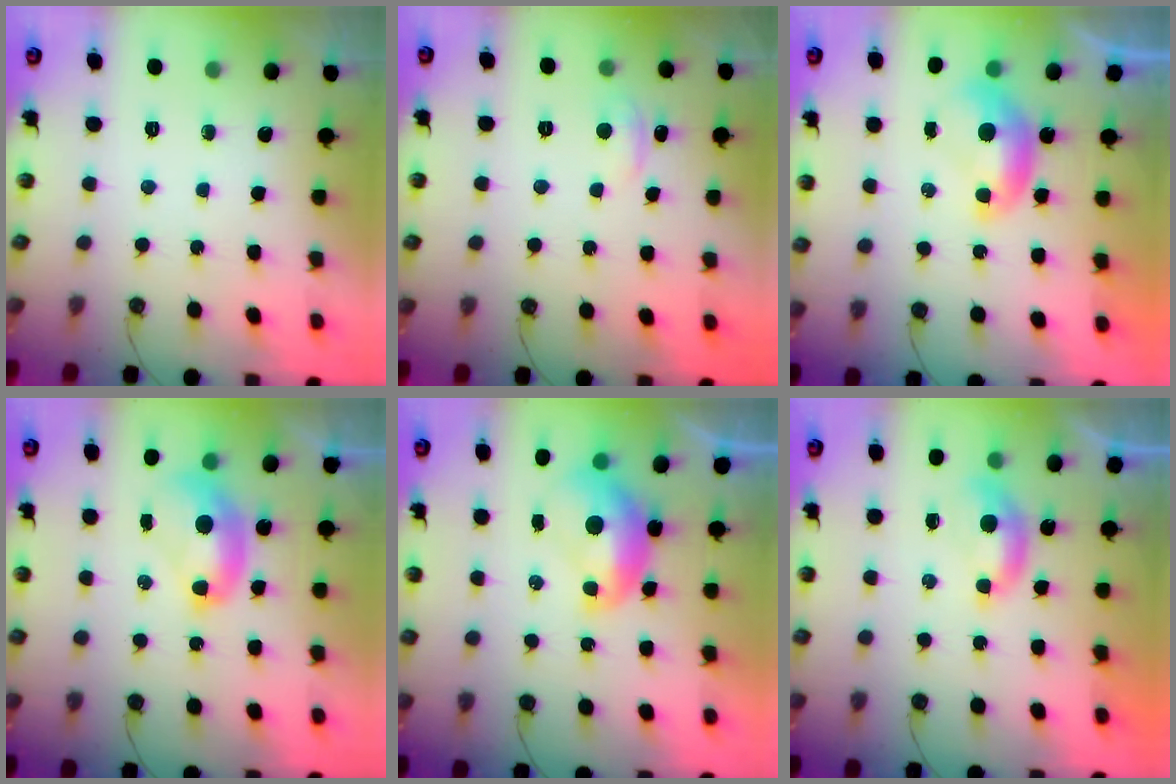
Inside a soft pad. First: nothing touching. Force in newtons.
{"total": 2.5, "press": 2.5, "slide": 0.4}
{"total": 0.0}
{"total": 2.8, "press": 2.8, "slide": 0.1}
{"total": 2.0, "press": 2.0, "slide": 0.2}
{"total": 1.6, "press": 1.4, "slide": 0.6}